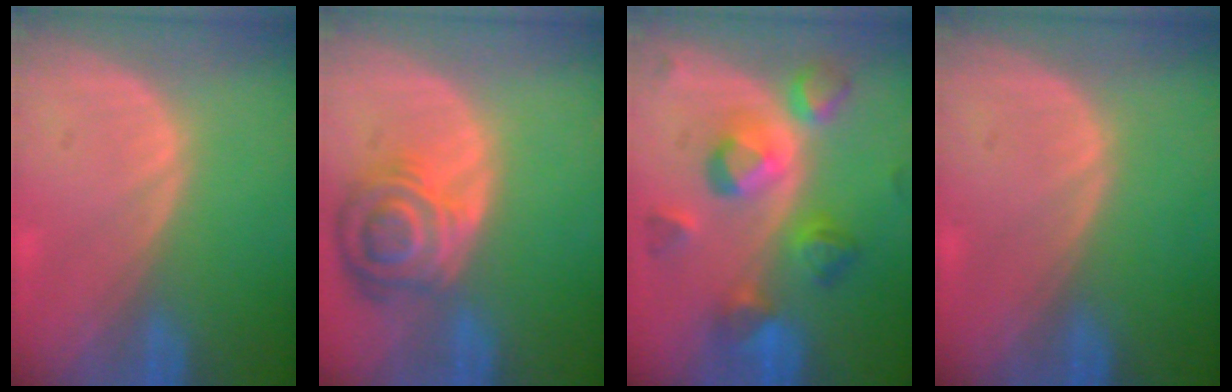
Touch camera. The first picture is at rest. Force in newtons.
{"total": 8.3, "press": 7.3, "slide": 3.9}
{"total": 8.4, "press": 8.4, "slide": 0.3}
{"total": 0.0}